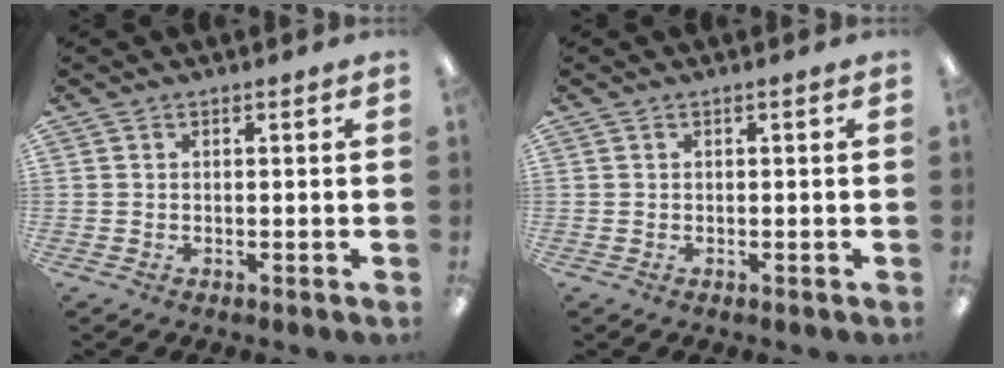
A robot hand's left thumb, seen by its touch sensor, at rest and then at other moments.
{"total": 0.0}